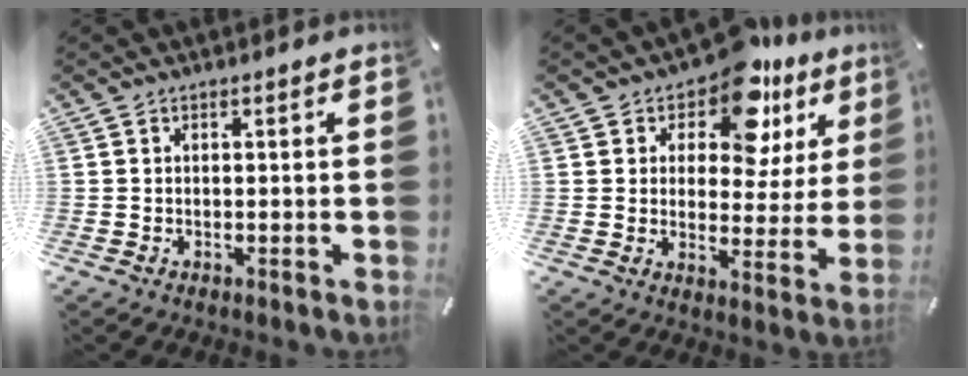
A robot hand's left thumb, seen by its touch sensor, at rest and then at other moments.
{"total": 12.1, "force": [8.3, 6.8, 5.7], "torque": [-0.091, -0.054, 0.146]}